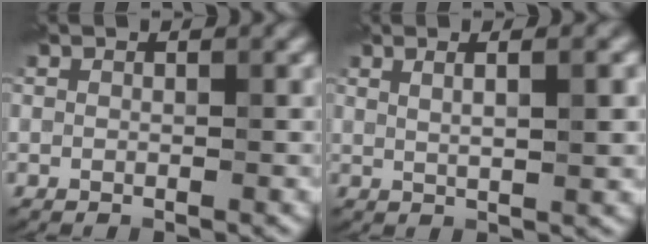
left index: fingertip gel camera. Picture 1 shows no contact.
{"total": 3.9, "force": [1.3, 1.2, 3.5], "torque": [-0.038, 0.009, 0.009]}